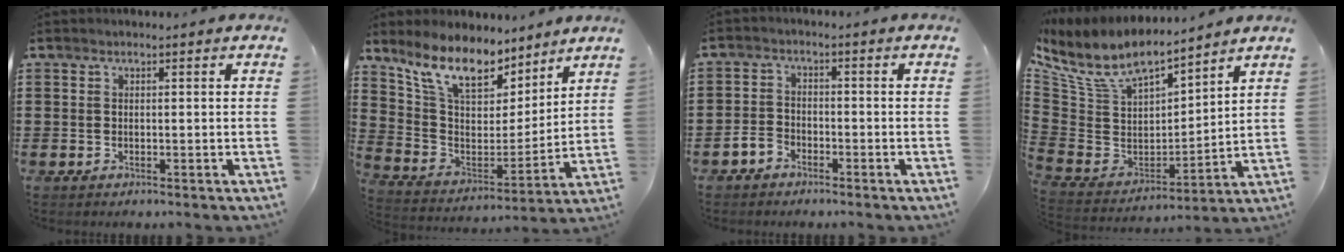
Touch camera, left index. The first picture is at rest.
{"total": 11.6, "force": [9.0, 4.4, 5.8], "torque": [-0.144, -0.045, 0.164]}
{"total": 2.7, "force": [-2.3, 1.3, 0.5], "torque": [-0.021, 0.006, -0.050]}
{"total": 9.5, "force": [7.5, 3.3, 4.9], "torque": [-0.131, -0.050, 0.131]}